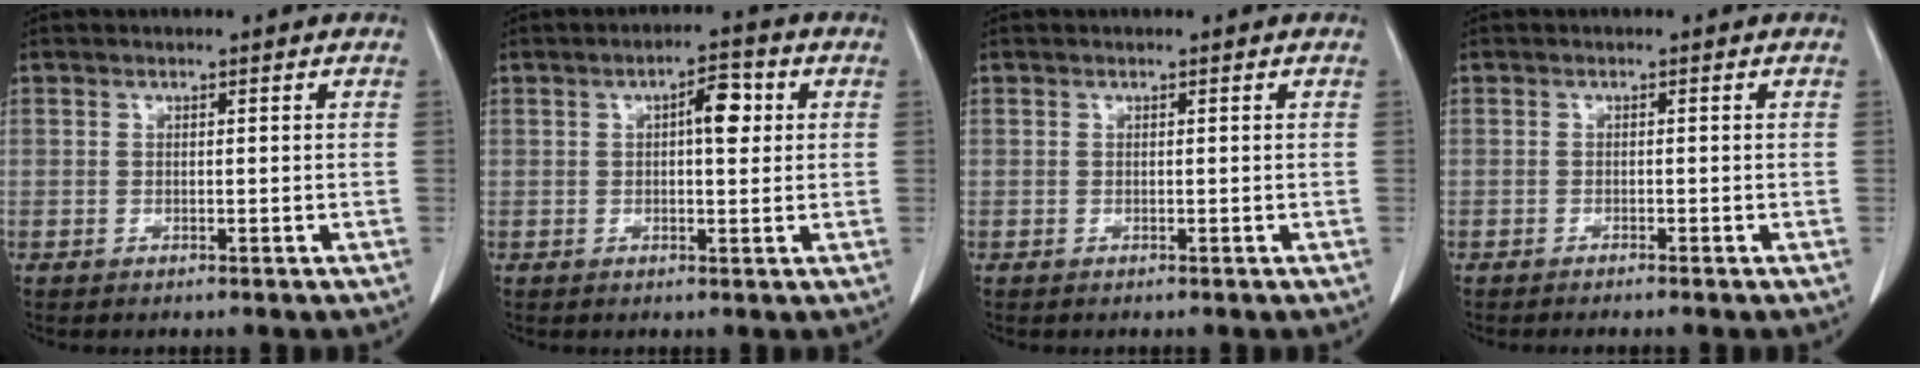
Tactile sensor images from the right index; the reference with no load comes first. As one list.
[{"total": 4.6, "force": [1.1, 1.5, 4.2], "torque": [-0.065, 0.009, 0.013]}, {"total": 0.0}, {"total": 1.6, "force": [-1.4, -0.3, 0.8], "torque": [-0.012, 0.002, -0.019]}]